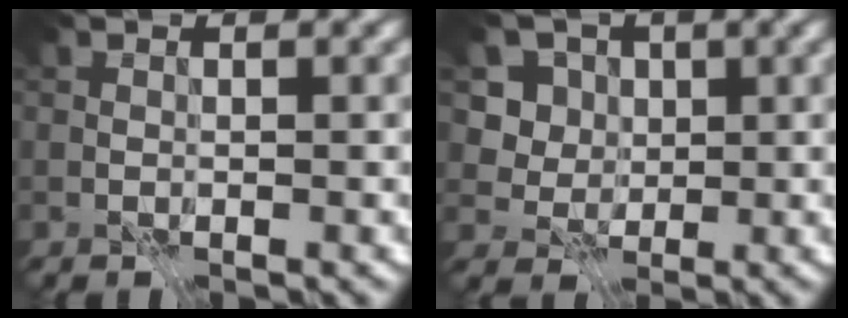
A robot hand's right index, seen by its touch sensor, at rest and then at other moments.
{"total": 5.6, "force": [2.2, 4.7, 2.1], "torque": [-0.047, -0.012, 0.038]}